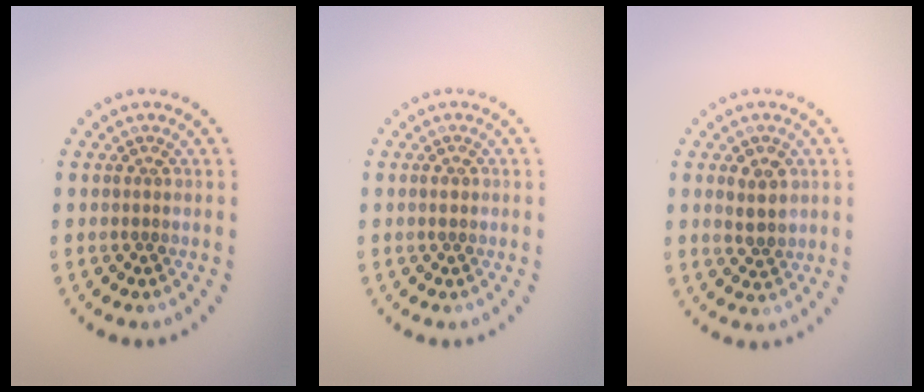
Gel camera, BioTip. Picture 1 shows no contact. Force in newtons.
{"total": 1.0, "press": 1.0, "slide": 0.1}
{"total": 2.2, "press": 2.2, "slide": 0.2}